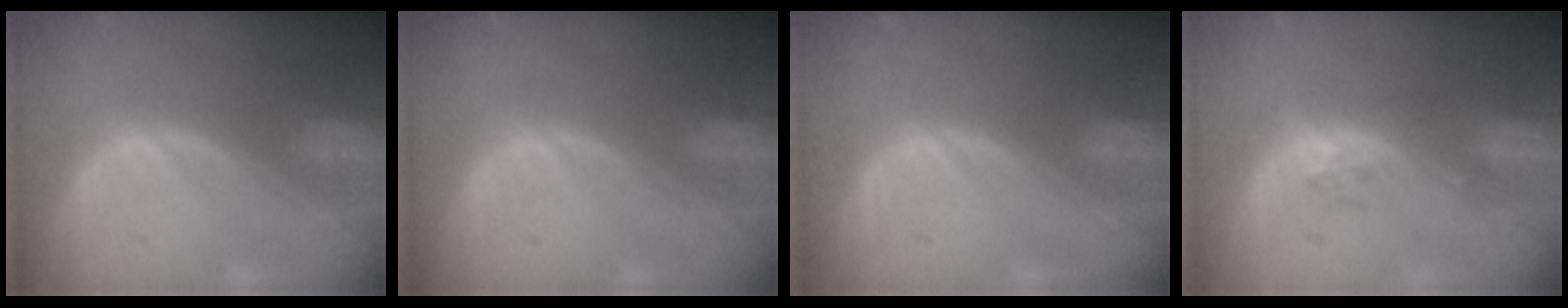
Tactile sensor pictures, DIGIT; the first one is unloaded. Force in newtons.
{"total": 0.0}
{"total": 0.0}
{"total": 2.6, "press": 2.6, "slide": 0.2}